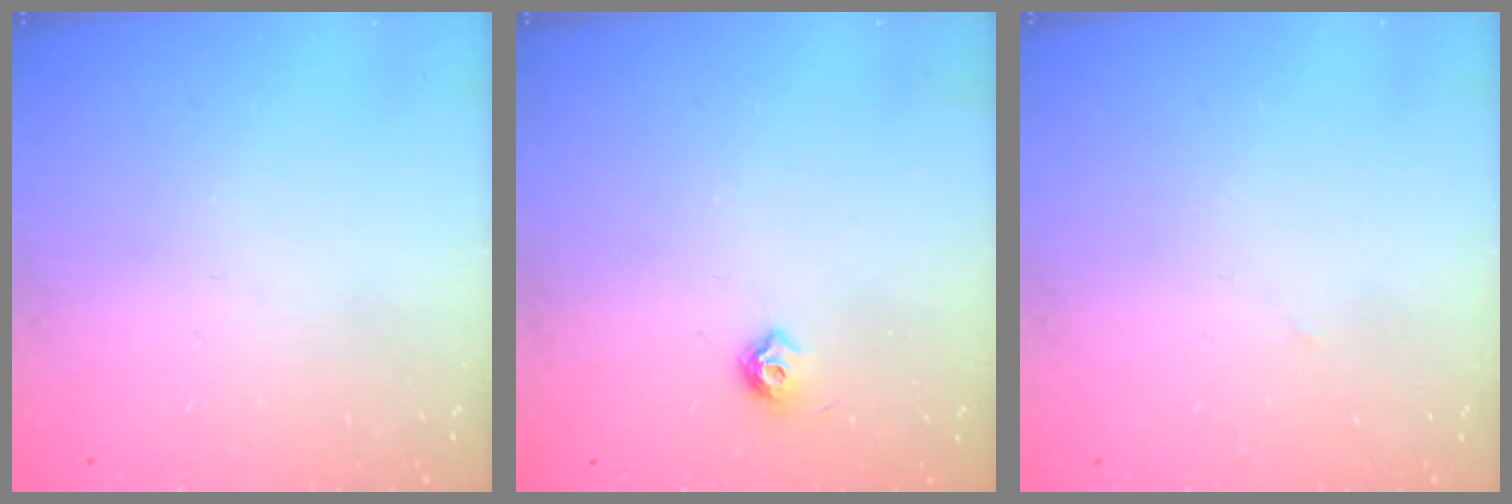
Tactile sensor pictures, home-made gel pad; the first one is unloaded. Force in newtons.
{"total": 6.1, "press": 6.0, "slide": 0.9}
{"total": 1.1, "press": 1.1, "slide": 0.1}